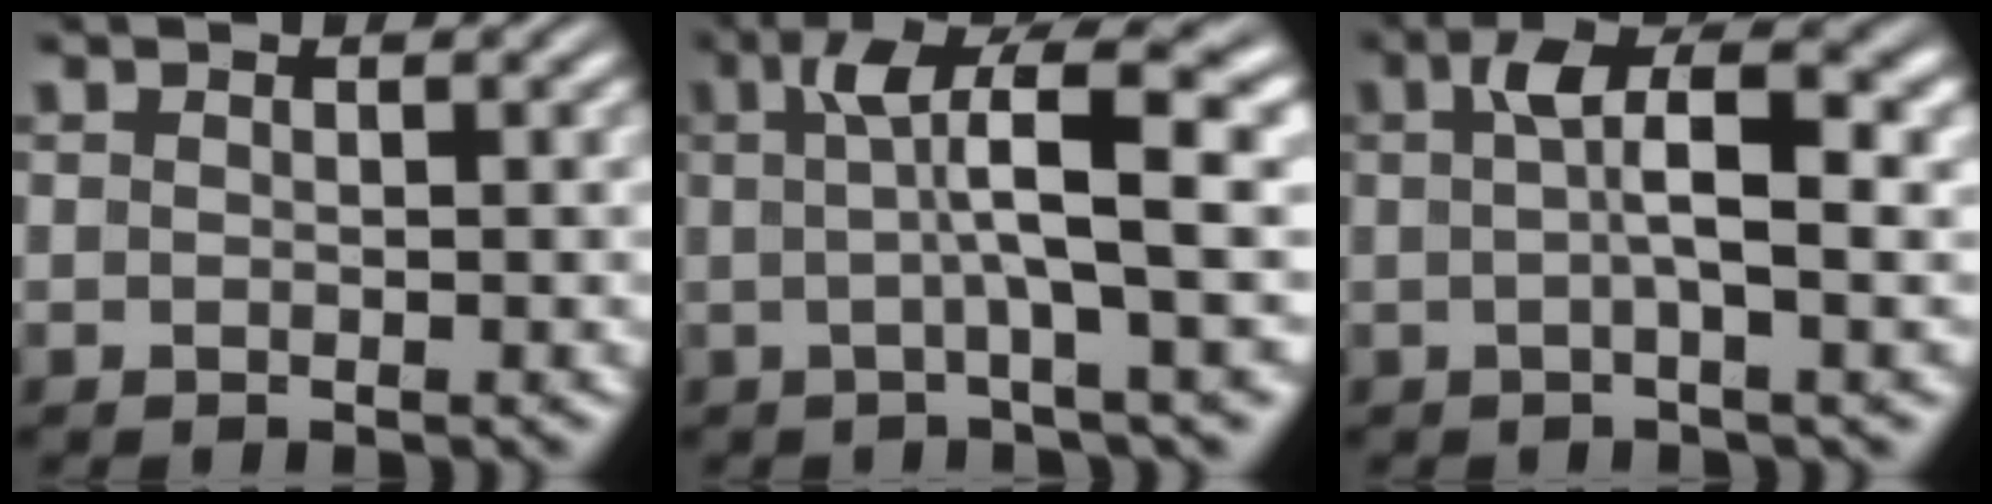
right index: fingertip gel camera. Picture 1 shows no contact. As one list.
[{"total": 7.3, "force": [1.4, 1.4, 7.0], "torque": [-0.098, 0.018, 0.016]}, {"total": 4.9, "force": [0.6, 1.1, 4.7], "torque": [-0.075, 0.009, 0.003]}]